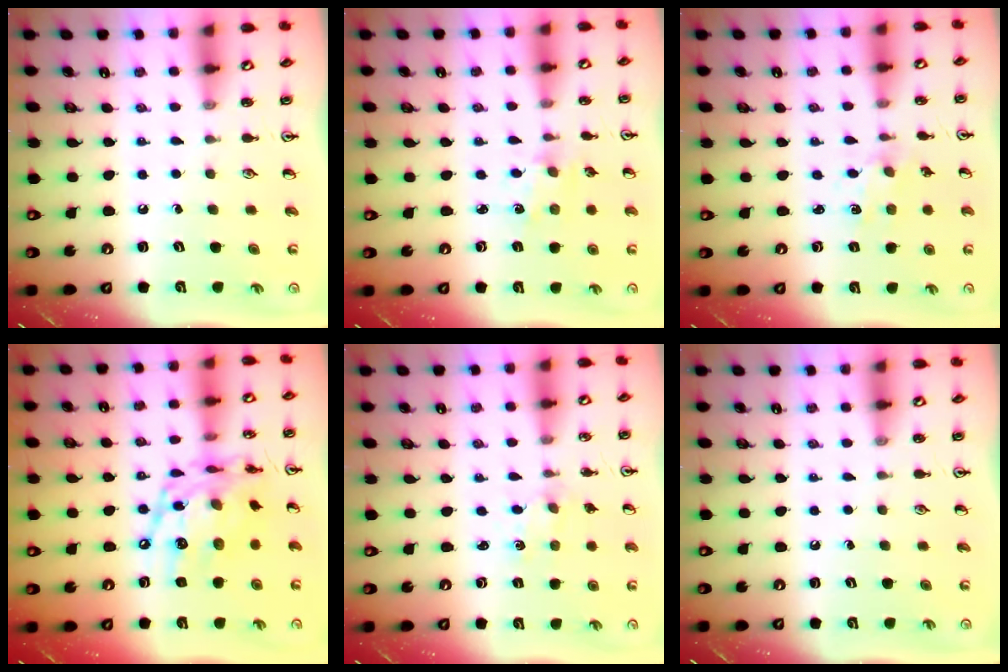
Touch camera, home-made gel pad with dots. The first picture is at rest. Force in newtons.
{"total": 1.1, "press": 1.1, "slide": 0.2}
{"total": 1.2, "press": 1.2, "slide": 0.3}
{"total": 16.6, "press": 16.6, "slide": 1.4}
{"total": 0.0}
{"total": 0.0}